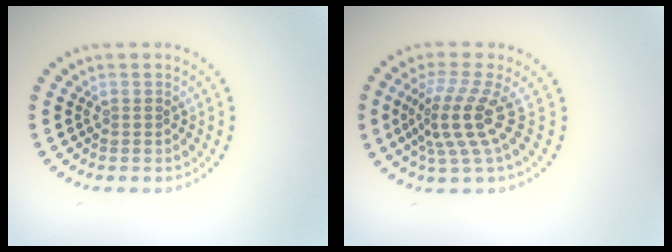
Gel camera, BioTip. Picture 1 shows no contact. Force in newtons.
{"total": 4.2, "press": 2.8, "slide": 3.1}